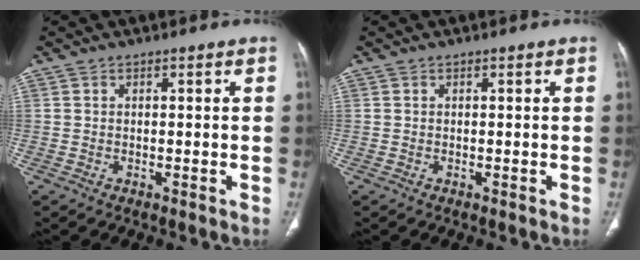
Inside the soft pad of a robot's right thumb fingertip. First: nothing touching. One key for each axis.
{"total": 0.0}